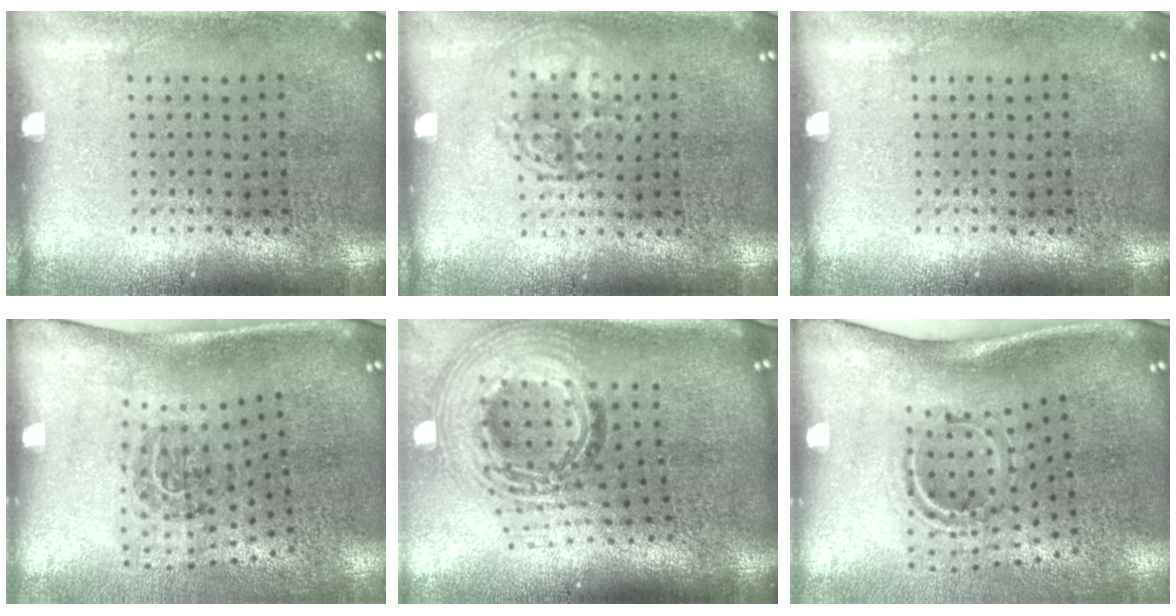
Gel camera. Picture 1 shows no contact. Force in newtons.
{"total": 1.3, "press": 1.3, "slide": 0.1}
{"total": 0.0}
{"total": 1.8, "press": 1.1, "slide": 1.4}
{"total": 2.2, "press": 1.6, "slide": 1.4}
{"total": 2.2, "press": 1.2, "slide": 1.9}